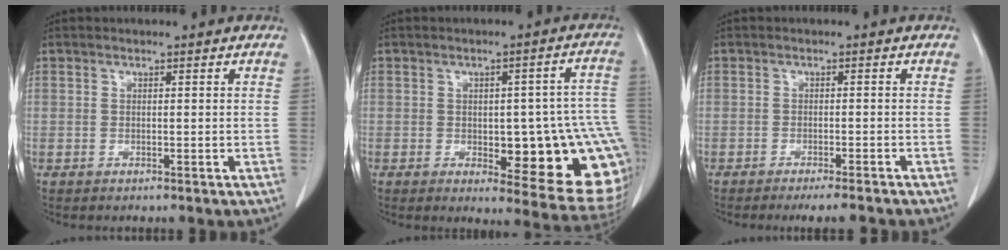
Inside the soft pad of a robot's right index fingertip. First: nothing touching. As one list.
[{"total": 18.4, "force": [-3.5, 5.6, 17.2], "torque": [-0.128, 0.024, -0.021]}, {"total": 5.3, "force": [-4.6, -0.1, 2.6], "torque": [-0.021, -0.008, -0.065]}]